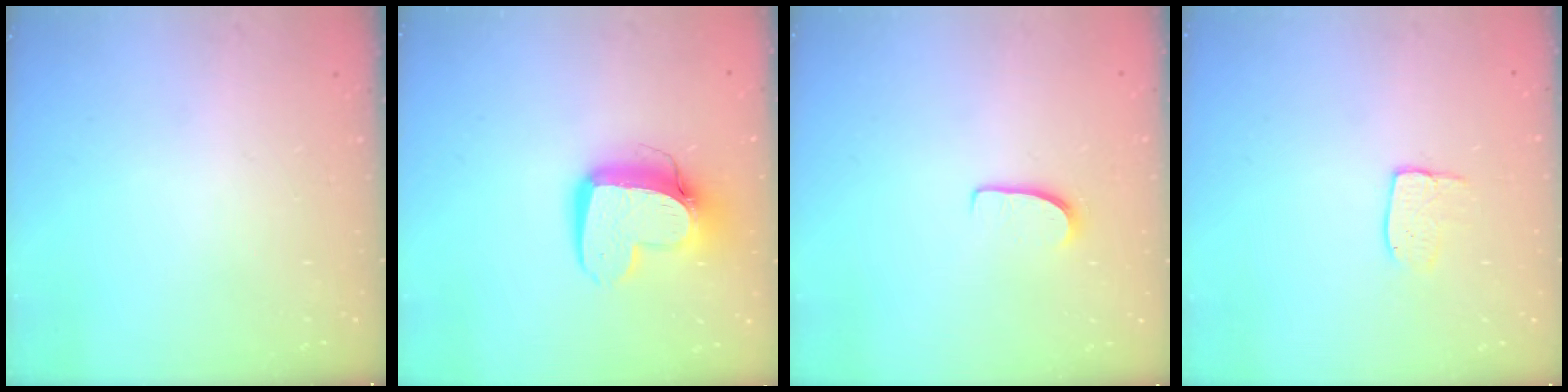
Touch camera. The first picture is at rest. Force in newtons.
{"total": 13.0, "press": 12.9, "slide": 1.4}
{"total": 5.8, "press": 5.7, "slide": 0.5}
{"total": 6.3, "press": 6.3, "slide": 0.2}